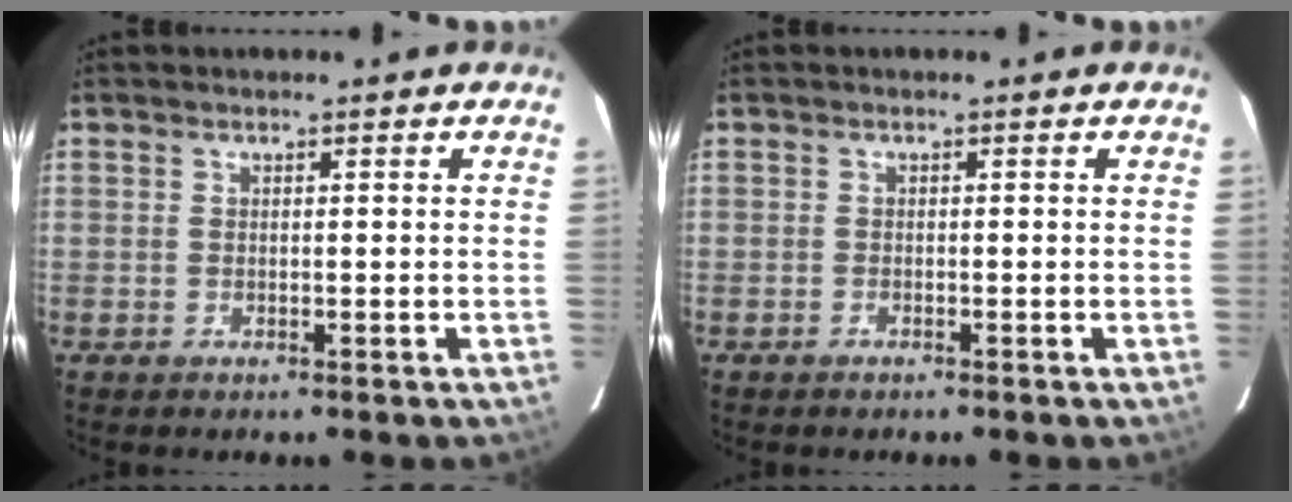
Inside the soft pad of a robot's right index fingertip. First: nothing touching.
{"total": 0.6, "force": [-0.6, 0.3, 0.1], "torque": [-0.003, 0.002, -0.011]}